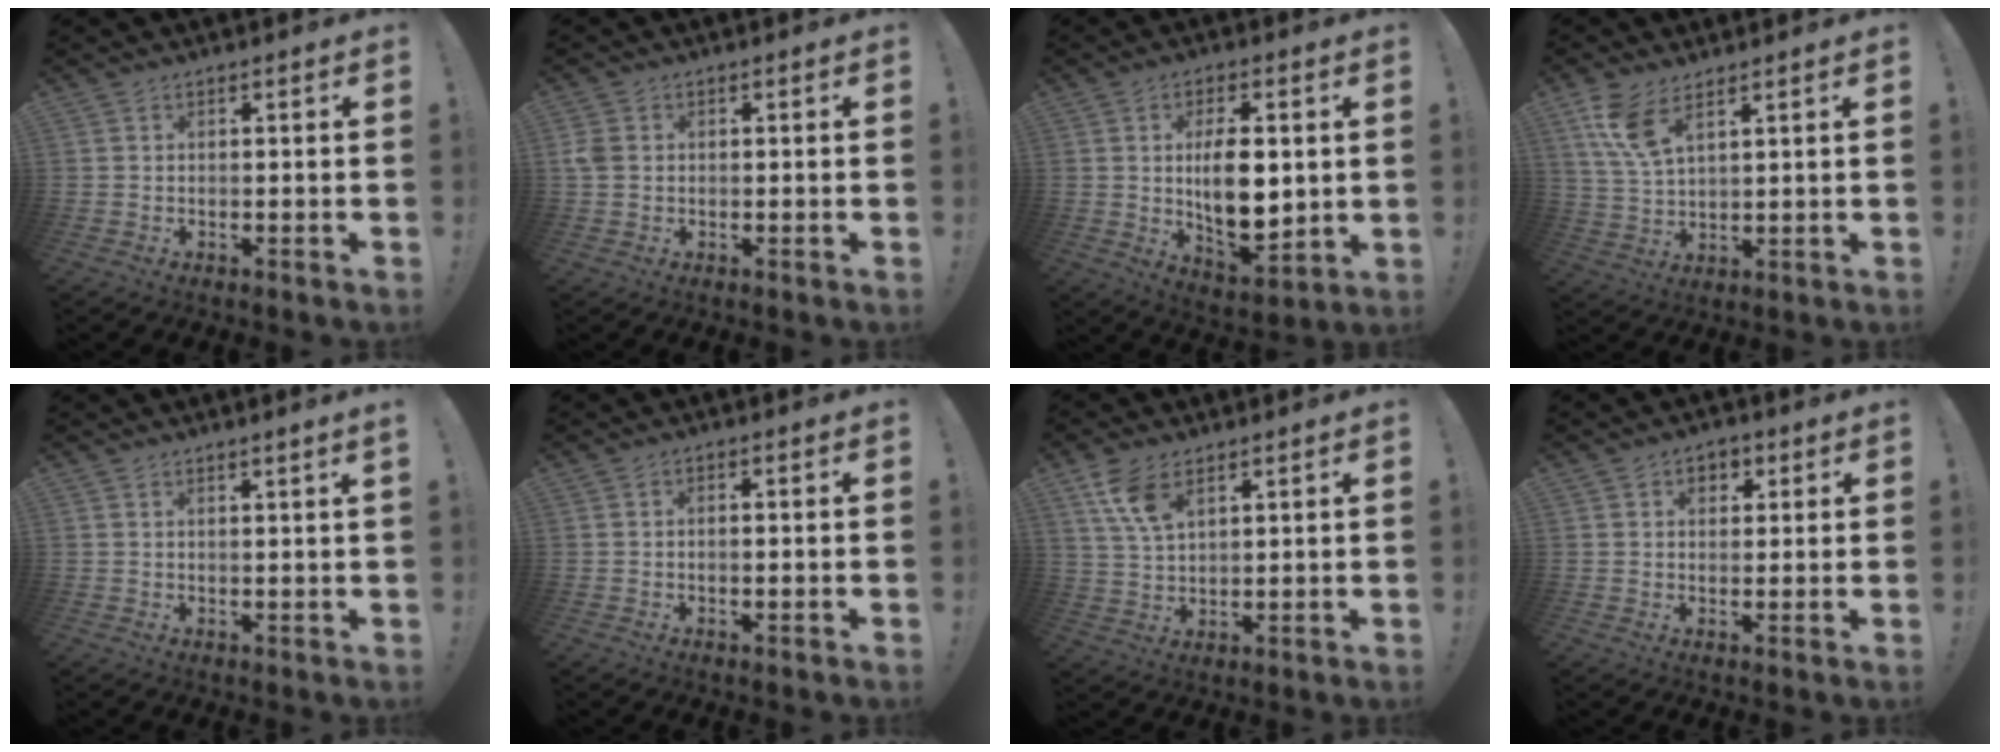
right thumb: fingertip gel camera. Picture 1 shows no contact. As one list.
[{"total": 3.4, "force": [0.5, 2.6, 2.1], "torque": [-0.045, 0.003, 0.012]}, {"total": 13.7, "force": [2.0, 6.8, 11.7], "torque": [-0.197, -0.015, 0.033]}, {"total": 8.9, "force": [5.5, 3.6, 6.0], "torque": [-0.115, -0.025, 0.104]}, {"total": 1.7, "force": [1.4, -0.5, 0.9], "torque": [-0.005, -0.010, 0.021]}, {"total": 0.7, "force": [-0.3, 0.2, 0.6], "torque": [-0.013, 0.004, -0.004]}, {"total": 8.7, "force": [5.2, 4.3, 5.4], "torque": [-0.097, -0.023, 0.097]}, {"total": 4.4, "force": [1.7, 3.5, 2.1], "torque": [-0.020, 0.000, 0.028]}]